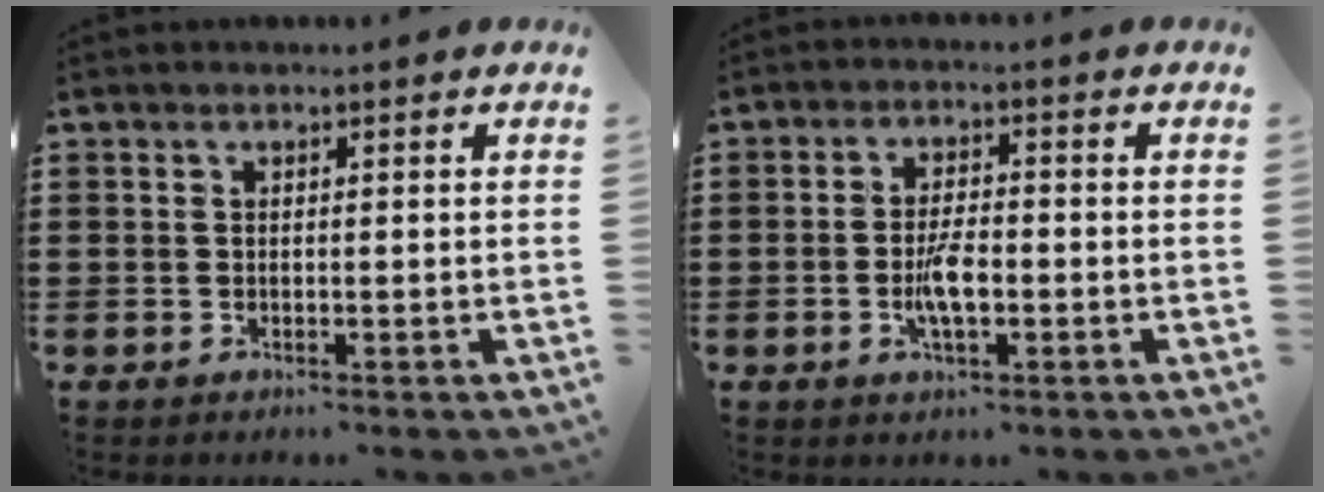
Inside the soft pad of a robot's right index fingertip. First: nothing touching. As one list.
[{"total": 5.2, "force": [-1.3, 1.9, 4.6], "torque": [-0.099, -0.001, -0.028]}]